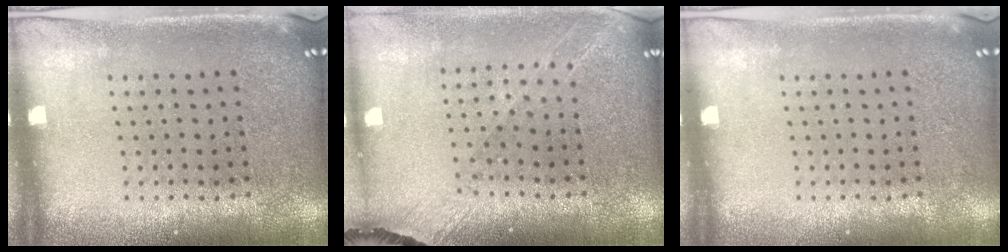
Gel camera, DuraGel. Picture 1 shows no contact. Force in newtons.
{"total": 1.2, "press": 1.2, "slide": 0.2}
{"total": 0.0}